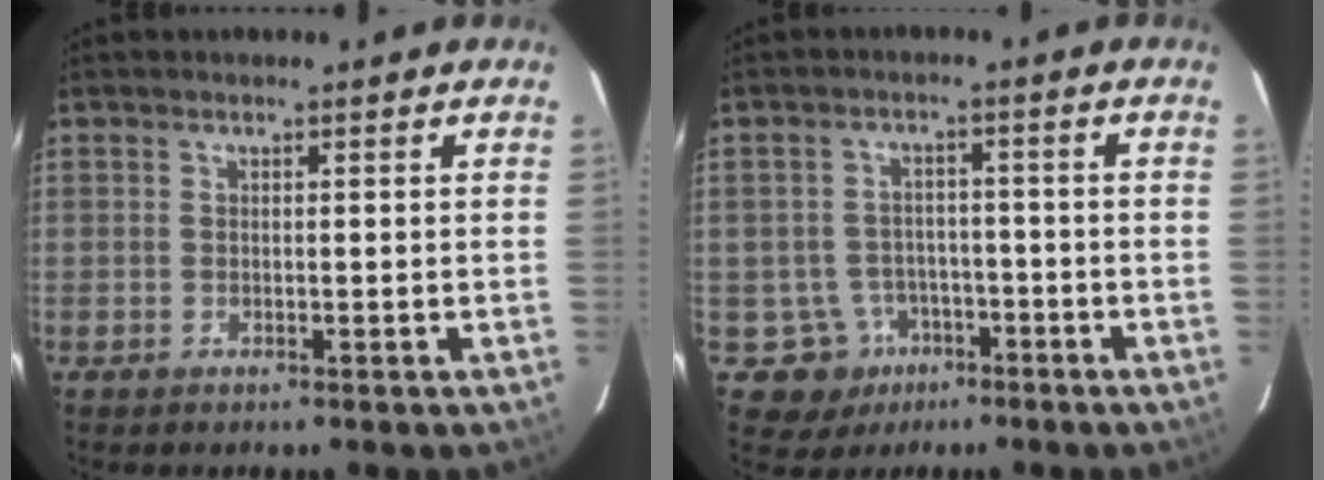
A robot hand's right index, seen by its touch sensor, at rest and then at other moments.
{"total": 6.6, "force": [-2.7, 6.0, 0.2], "torque": [-0.003, 0.012, -0.033]}